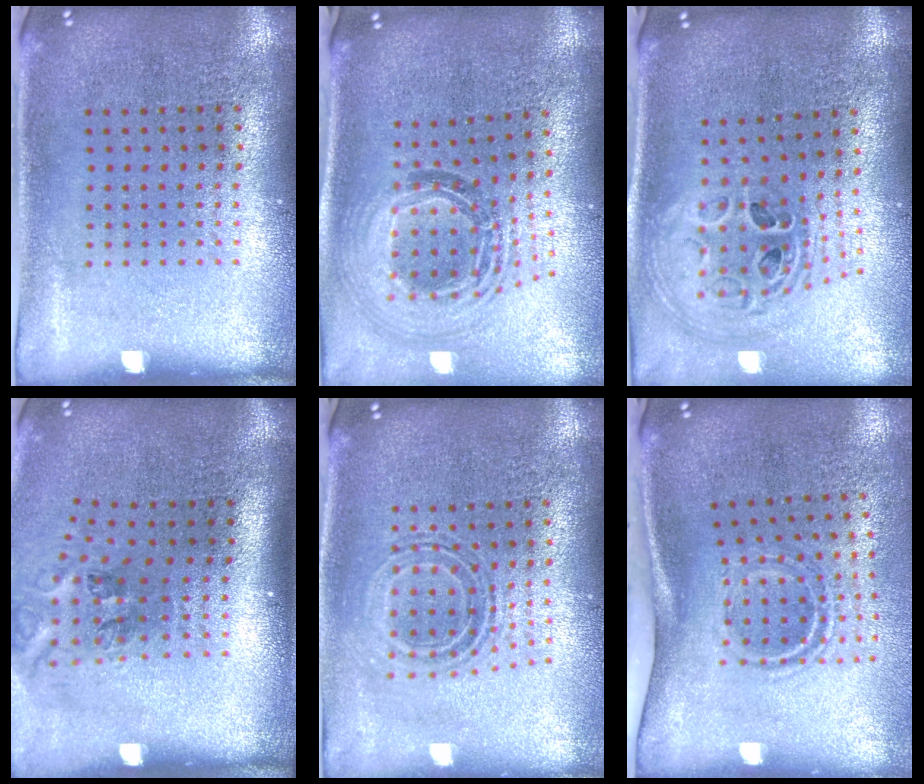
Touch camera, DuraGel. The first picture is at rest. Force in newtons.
{"total": 1.6, "press": 1.4, "slide": 0.8}
{"total": 1.8, "press": 1.6, "slide": 1.0}
{"total": 1.7, "press": 1.1, "slide": 1.2}
{"total": 0.7, "press": 0.7, "slide": 0.2}
{"total": 1.8, "press": 1.1, "slide": 1.4}